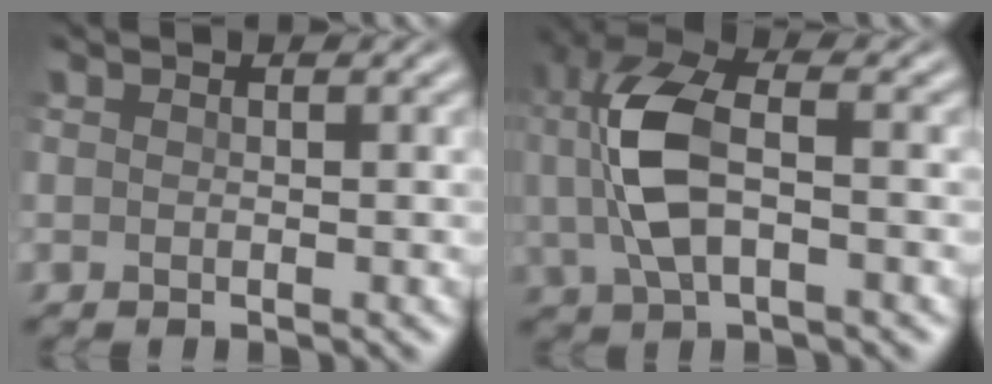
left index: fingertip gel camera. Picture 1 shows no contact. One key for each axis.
{"total": 7.4, "fx": 0.1, "fy": 3.7, "fz": 6.4, "tx": -0.148, "ty": 0.009, "tz": -0.003}